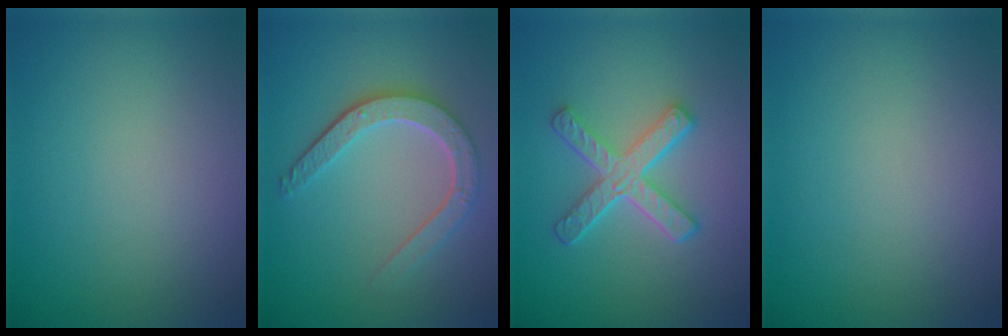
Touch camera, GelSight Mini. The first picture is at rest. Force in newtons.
{"total": 4.9, "press": 3.7, "slide": 3.1}
{"total": 4.9, "press": 3.7, "slide": 3.2}
{"total": 0.0}